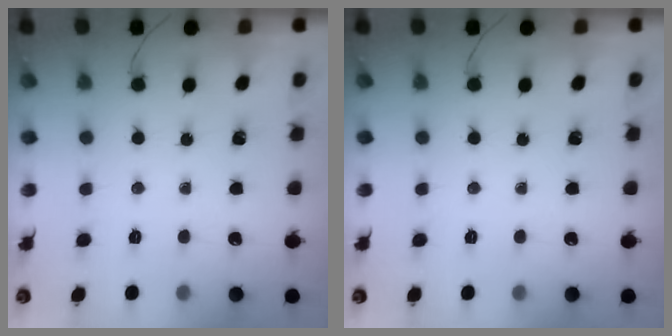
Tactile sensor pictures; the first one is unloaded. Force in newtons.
{"total": 0.0}